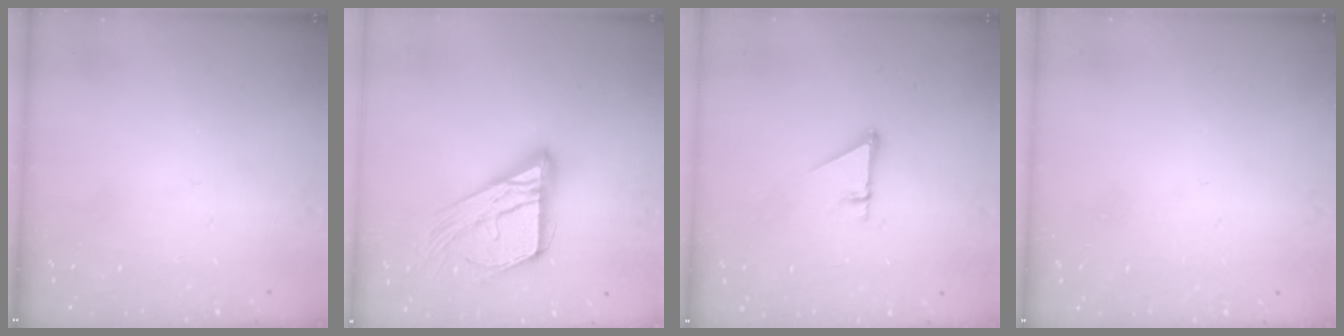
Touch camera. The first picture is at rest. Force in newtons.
{"total": 18.7, "press": 18.6, "slide": 1.8}
{"total": 2.7, "press": 2.7, "slide": 0.1}
{"total": 1.6, "press": 1.6, "slide": 0.1}